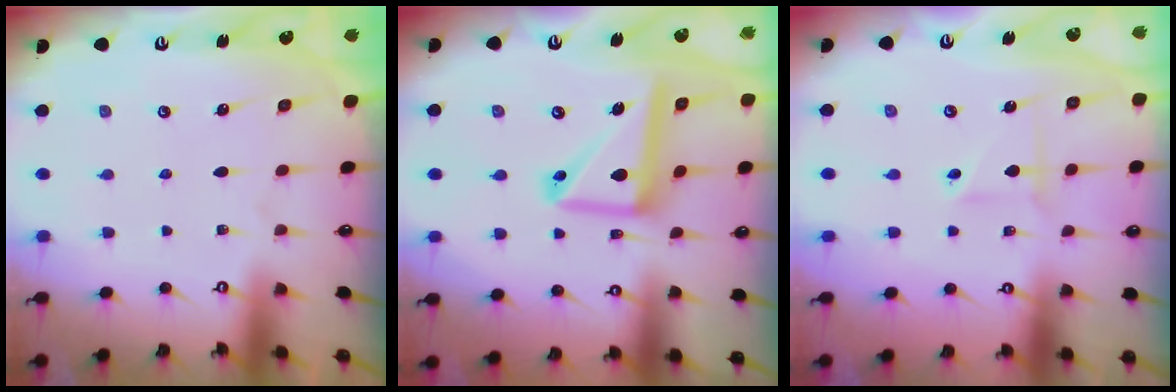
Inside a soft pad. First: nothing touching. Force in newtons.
{"total": 14.0, "press": 13.9, "slide": 1.6}
{"total": 3.1, "press": 3.1, "slide": 0.2}